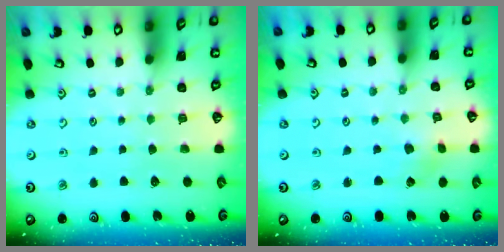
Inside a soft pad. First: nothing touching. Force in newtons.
{"total": 1.4, "press": 1.4, "slide": 0.2}